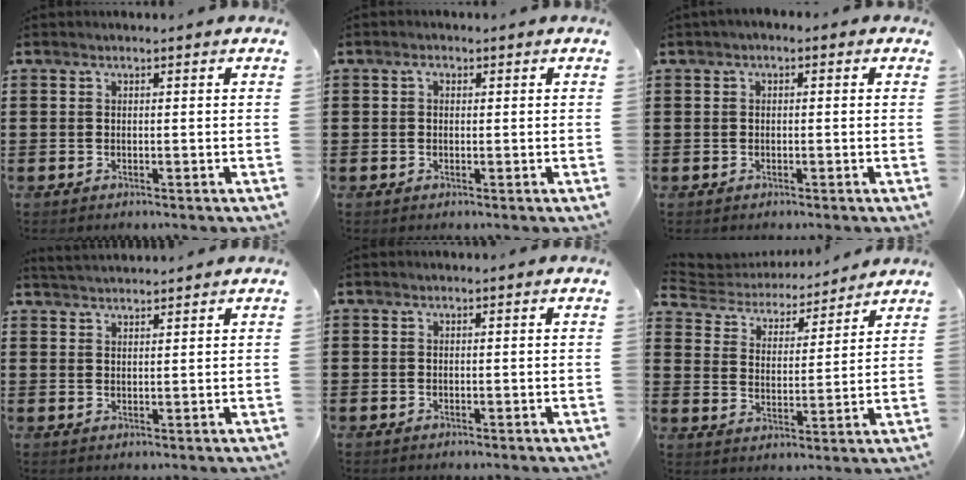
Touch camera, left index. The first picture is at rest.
{"total": 1.0, "force": [0.2, 0.7, 0.7], "torque": [-0.016, 0.007, 0.002]}
{"total": 0.8, "force": [-0.4, 0.5, 0.5], "torque": [-0.010, 0.002, -0.009]}
{"total": 2.3, "force": [2.3, -0.1, 0.1], "torque": [-0.008, -0.003, 0.044]}
{"total": 0.0}
{"total": 4.2, "force": [4.1, 0.8, 0.4], "torque": [-0.035, -0.031, 0.064]}